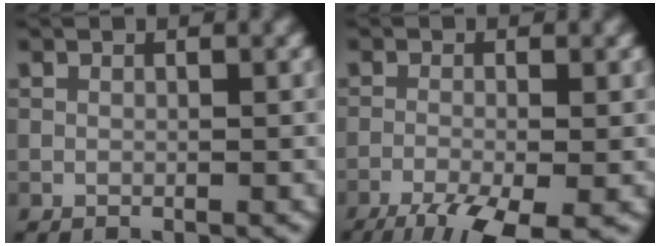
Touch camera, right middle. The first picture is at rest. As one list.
[{"total": 7.5, "force": [-4.9, 1.9, 5.3], "torque": [-0.093, -0.026, -0.090]}]